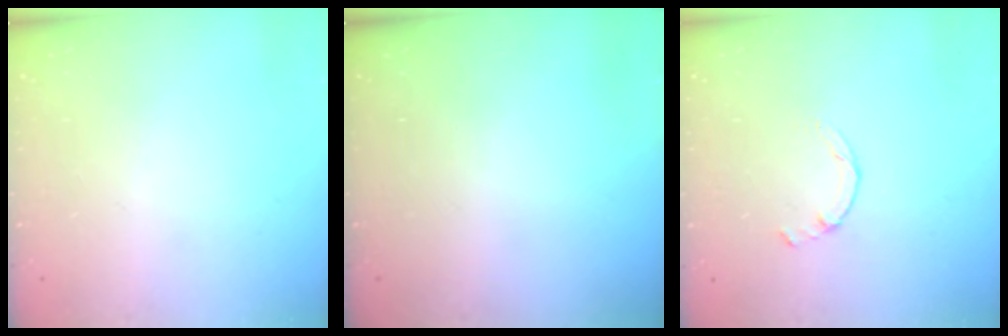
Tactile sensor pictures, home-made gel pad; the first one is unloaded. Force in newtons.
{"total": 0.0}
{"total": 0.0}